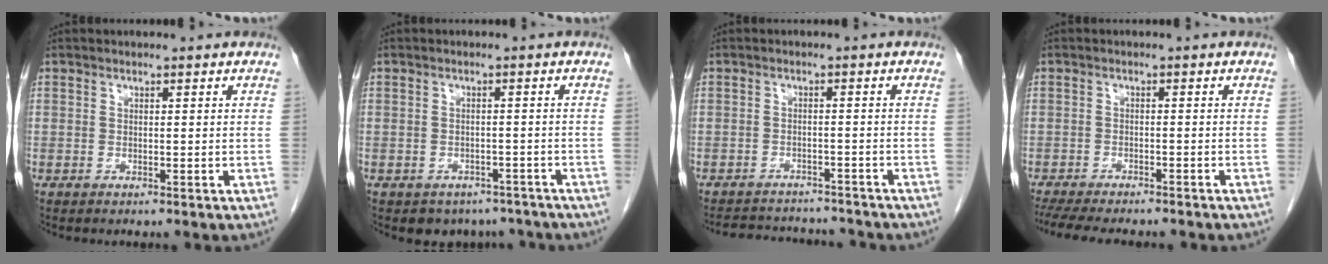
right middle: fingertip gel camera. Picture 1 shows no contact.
{"total": 5.5, "force": [-4.6, 3.1, 0.3], "torque": [0.009, 0.007, -0.053]}
{"total": 10.6, "force": [-10.0, 2.6, 2.4], "torque": [-0.044, 0.010, -0.127]}
{"total": 13.3, "force": [-11.5, 2.9, 6.1], "torque": [-0.110, -0.017, -0.155]}